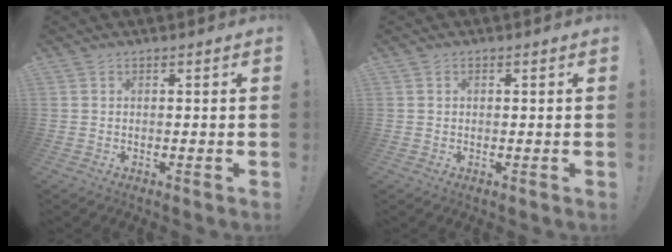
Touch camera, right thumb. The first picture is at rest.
{"total": 0.6, "force": [0.1, 0.6, 0.1], "torque": [-0.008, 0.005, 0.003]}